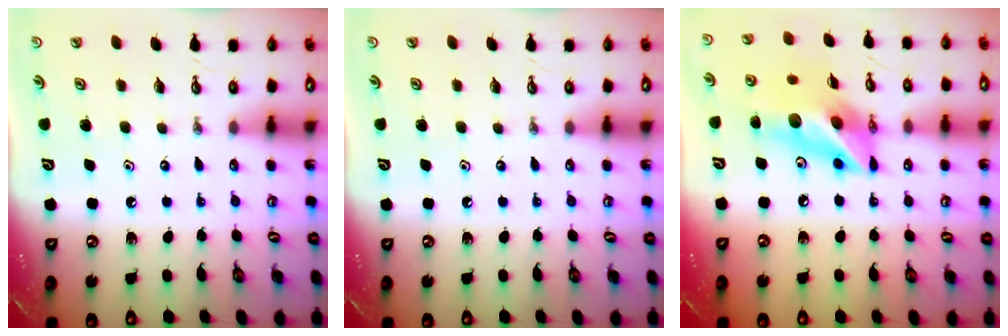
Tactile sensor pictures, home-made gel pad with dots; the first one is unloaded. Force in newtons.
{"total": 0.0}
{"total": 14.7, "press": 14.4, "slide": 2.9}